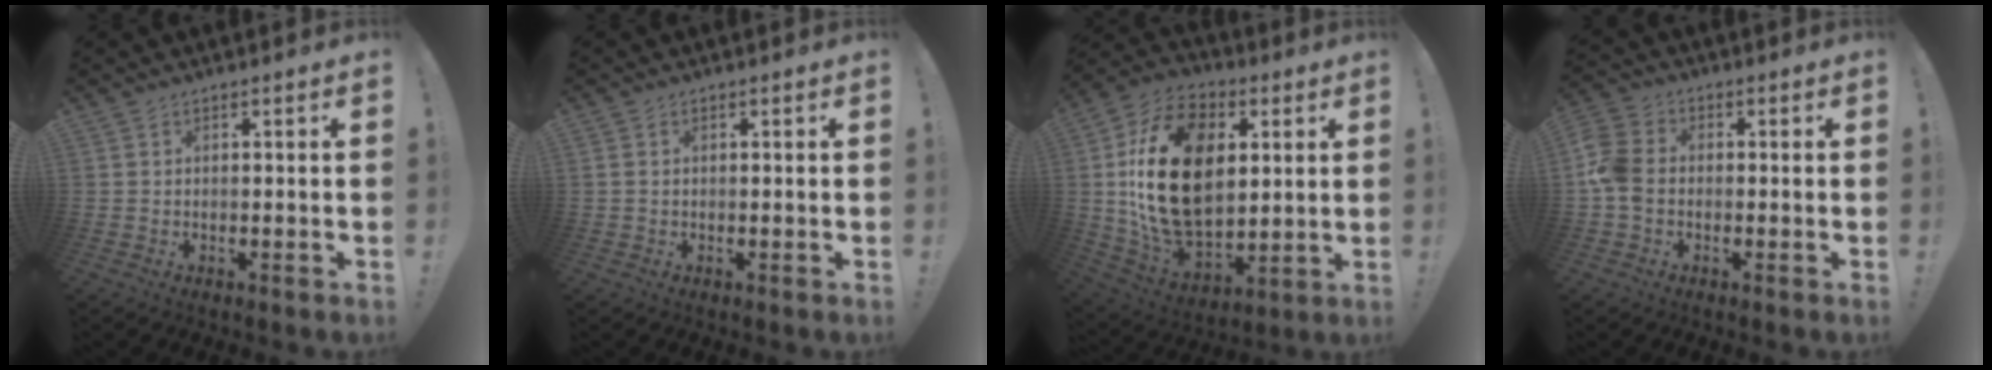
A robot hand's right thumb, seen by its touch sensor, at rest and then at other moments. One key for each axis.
{"total": 0.6, "fx": 0.0, "fy": 0.6, "fz": 0.3, "tx": -0.009, "ty": 0.004, "tz": 0.002}
{"total": 27.1, "fx": 4.0, "fy": 18.3, "fz": 19.5, "tx": -0.375, "ty": -0.011, "tz": 0.077}
{"total": 8.6, "fx": -1.9, "fy": 6.4, "fz": 5.4, "tx": -0.123, "ty": 0.019, "tz": -0.029}